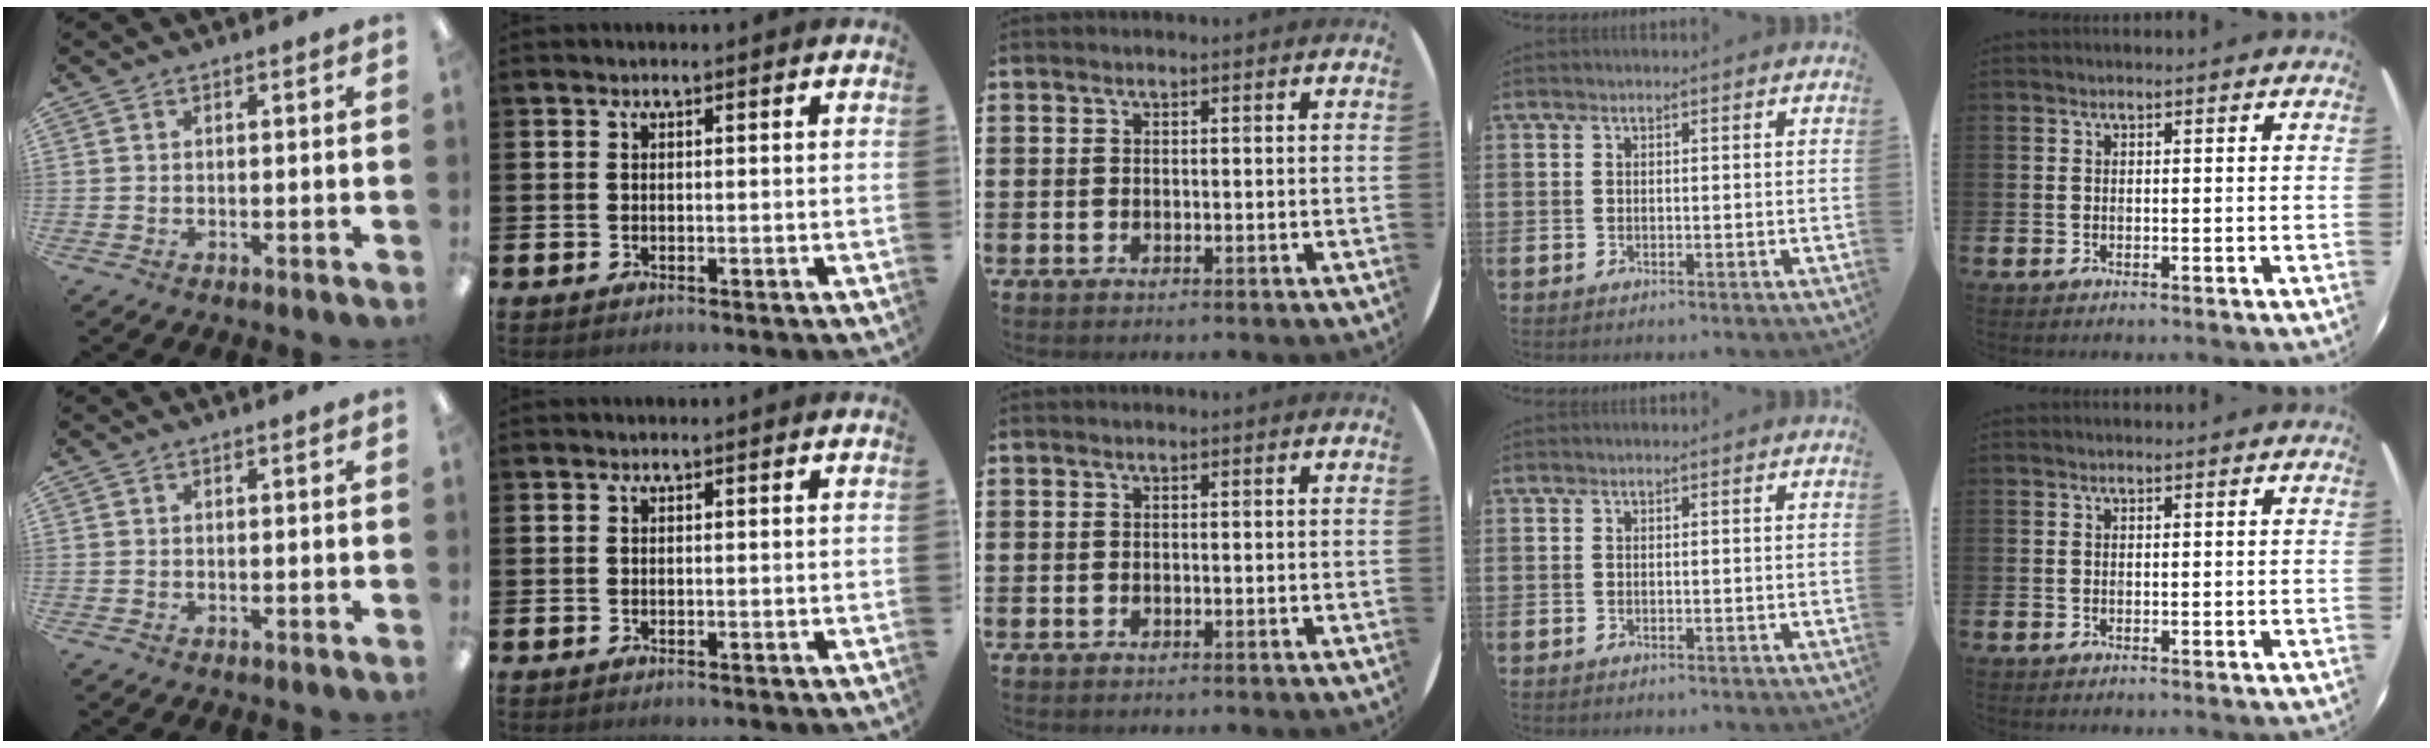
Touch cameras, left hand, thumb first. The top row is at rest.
{}